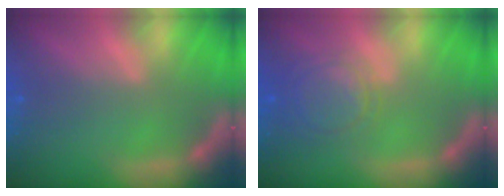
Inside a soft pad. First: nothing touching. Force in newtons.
{"total": 5.1}